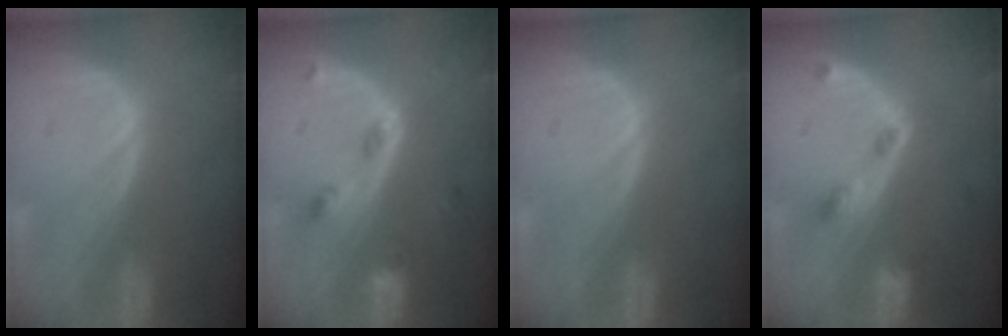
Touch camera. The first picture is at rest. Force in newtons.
{"total": 4.4, "press": 4.0, "slide": 1.9}
{"total": 0.0}
{"total": 4.3, "press": 3.9, "slide": 1.8}